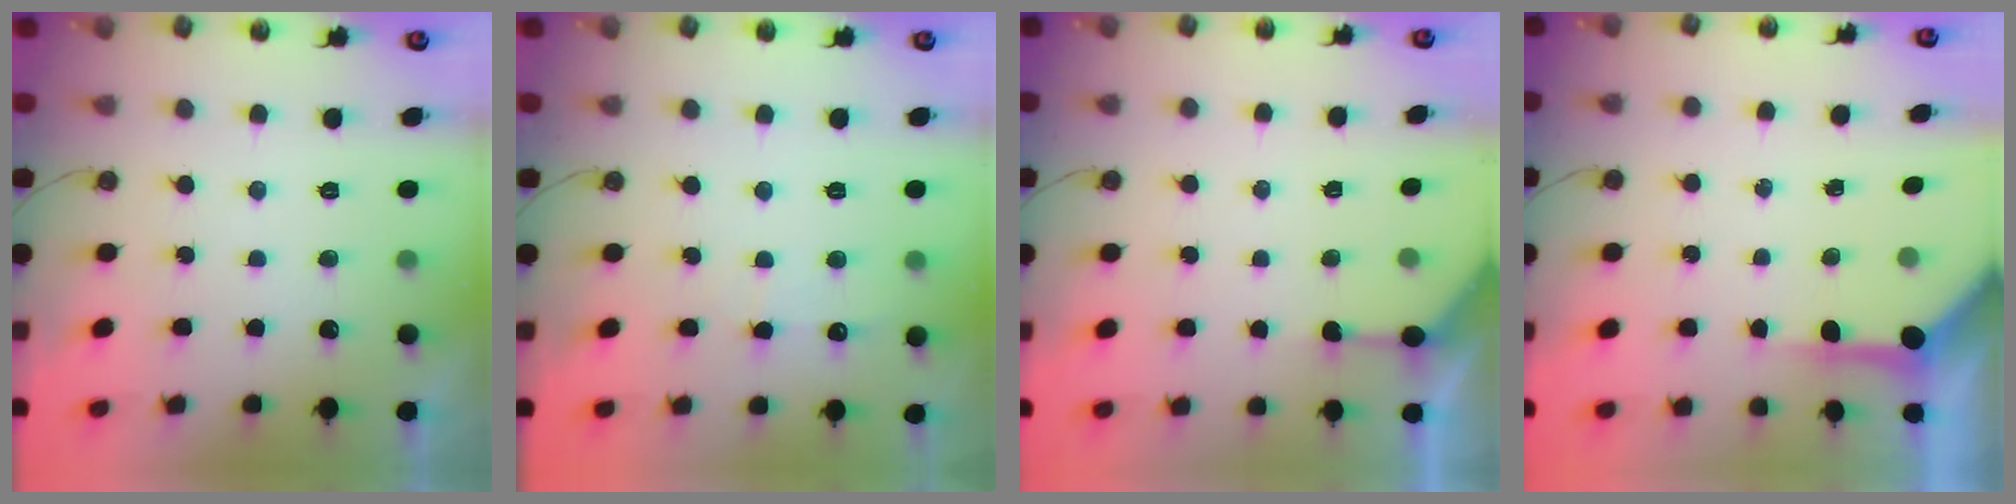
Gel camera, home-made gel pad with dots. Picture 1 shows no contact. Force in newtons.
{"total": 5.3, "press": 5.3, "slide": 0.6}
{"total": 2.7, "press": 2.7, "slide": 0.4}
{"total": 7.1, "press": 7.1, "slide": 0.4}